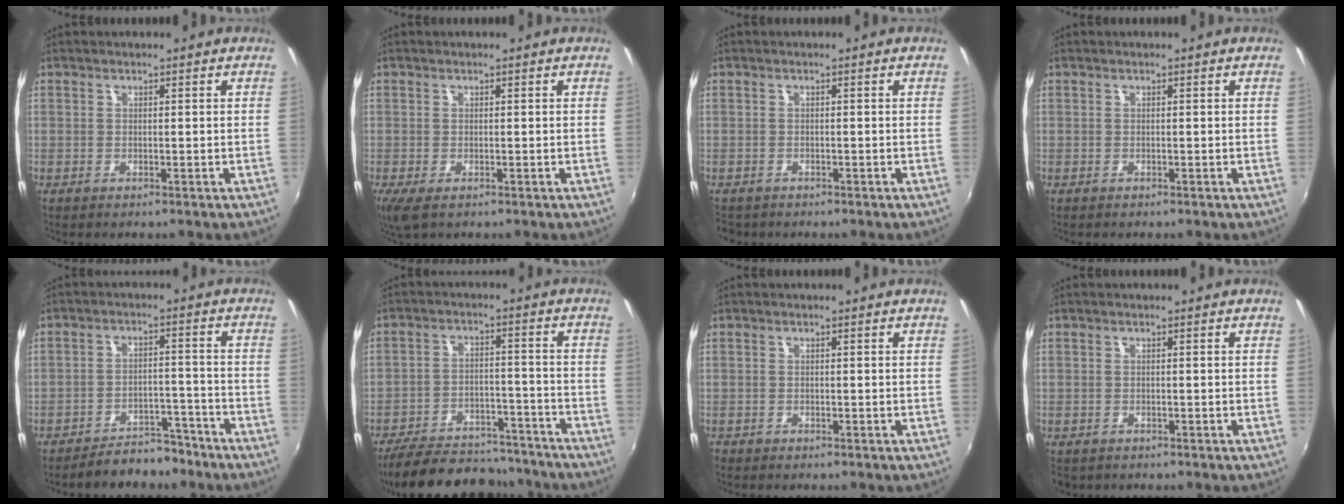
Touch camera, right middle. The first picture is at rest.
{"total": 3.0, "force": [-1.4, 1.0, 2.5], "torque": [-0.046, -0.014, -0.019]}
{"total": 2.1, "force": [-1.7, 1.2, 0.5], "torque": [-0.014, -0.009, -0.026]}
{"total": 0.0}
{"total": 8.8, "force": [-7.7, 3.3, 2.6], "torque": [-0.062, 0.016, -0.100]}
{"total": 21.6, "force": [-18.6, 7.1, 8.3], "torque": [-0.174, 0.005, -0.254]}
{"total": 0.8, "force": [-0.7, 0.4, 0.0], "torque": [-0.004, -0.002, -0.015]}
{"total": 1.6, "force": [-1.0, 1.1, 0.5], "torque": [-0.014, -0.006, -0.014]}